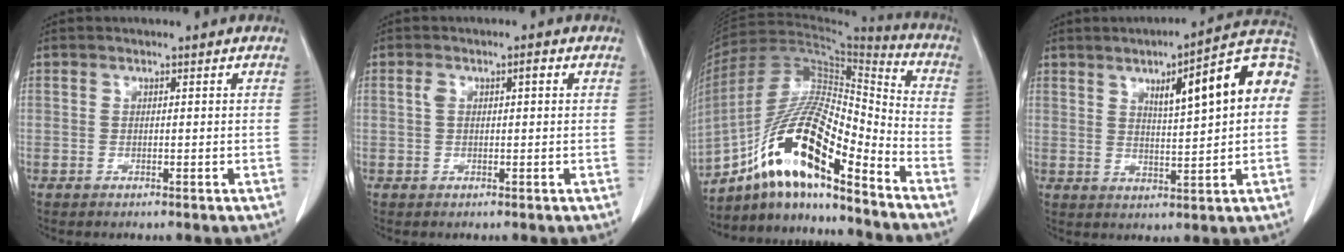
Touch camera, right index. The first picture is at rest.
{"total": 2.4, "force": [0.7, 1.0, 2.1], "torque": [-0.042, 0.018, 0.014]}
{"total": 17.7, "force": [-10.9, 3.0, 13.5], "torque": [-0.261, 0.014, -0.192]}
{"total": 13.5, "force": [3.4, 2.2, 12.9], "torque": [-0.175, 0.033, 0.043]}